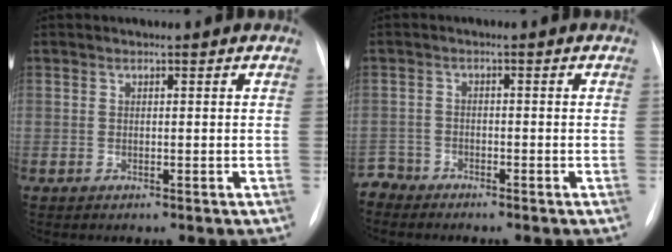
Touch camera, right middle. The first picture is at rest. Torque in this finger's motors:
{"motor_torque": [-0.12, -0.15, -0.02, -0.02]}